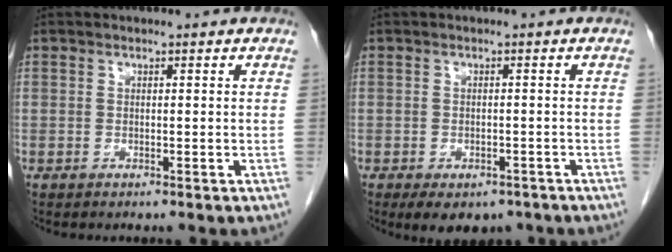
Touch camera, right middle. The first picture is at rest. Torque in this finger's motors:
{"motor_torque": [0.62, -0.39, 0.08, 0.04]}